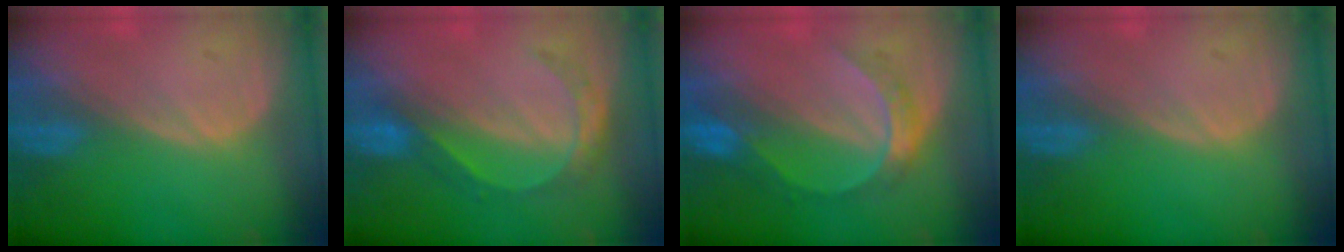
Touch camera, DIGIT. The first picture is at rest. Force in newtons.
{"total": 5.6, "press": 4.8, "slide": 2.9}
{"total": 6.7, "press": 5.8, "slide": 3.4}
{"total": 0.0}